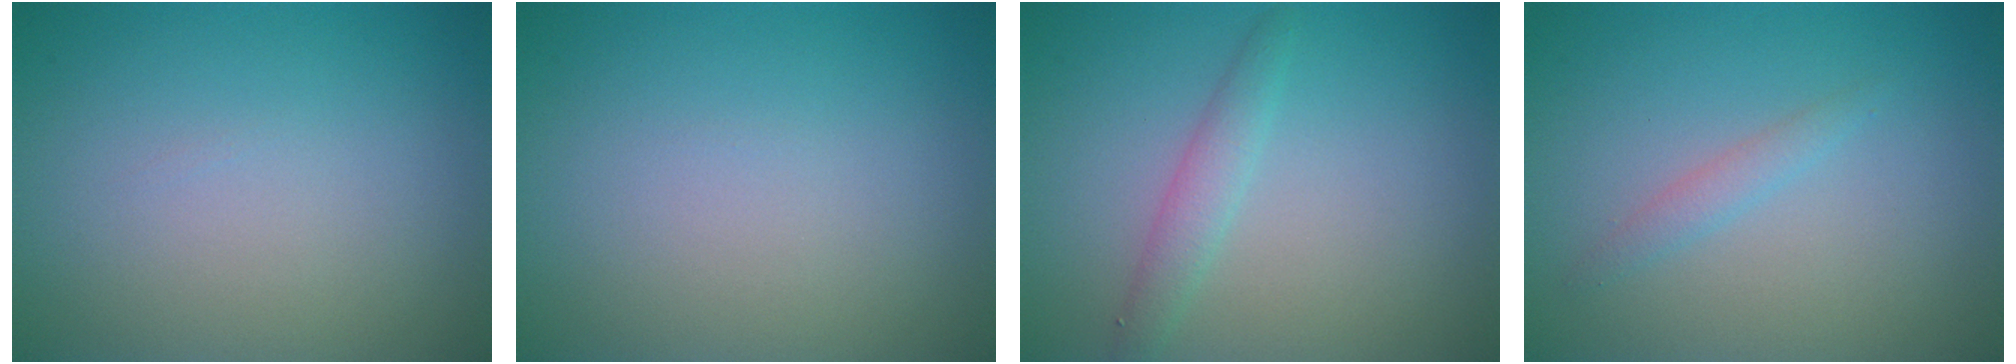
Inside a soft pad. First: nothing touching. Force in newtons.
{"total": 0.0}
{"total": 1.9, "press": 1.9, "slide": 0.1}
{"total": 1.1, "press": 1.1, "slide": 0.1}